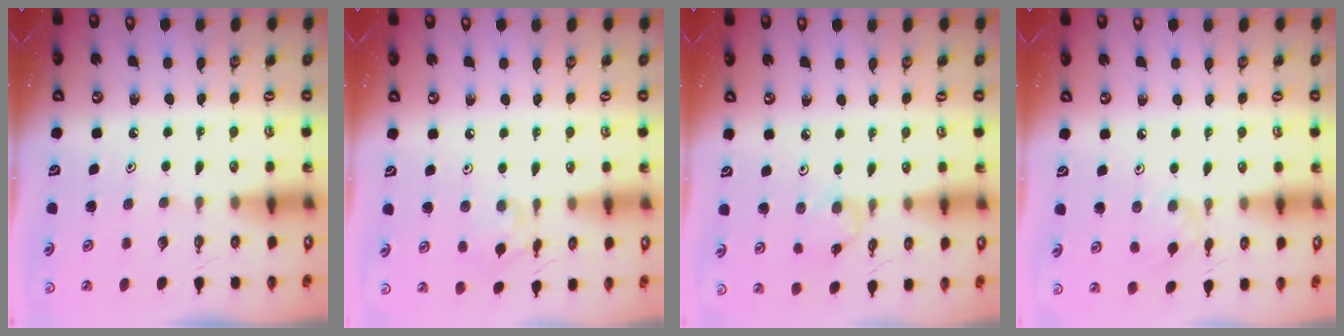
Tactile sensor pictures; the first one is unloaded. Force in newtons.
{"total": 7.4, "press": 7.4, "slide": 0.4}
{"total": 0.9, "press": 0.8, "slide": 0.2}
{"total": 3.0, "press": 3.0, "slide": 0.5}